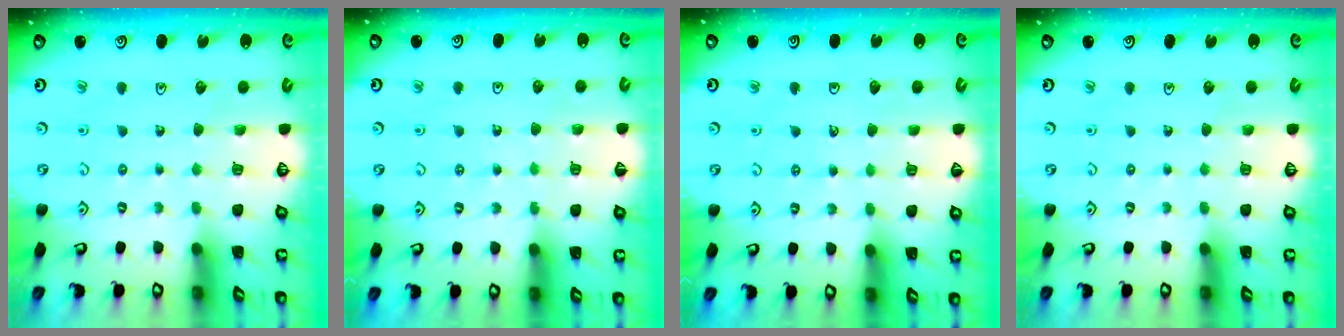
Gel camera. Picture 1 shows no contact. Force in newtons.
{"total": 3.5, "press": 3.3, "slide": 1.2}
{"total": 3.9, "press": 3.9, "slide": 0.3}
{"total": 0.0}